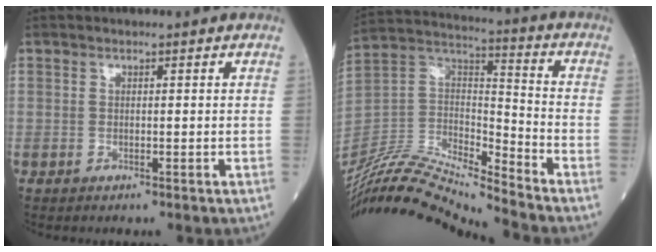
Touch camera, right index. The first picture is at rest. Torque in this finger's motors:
{"motor_torque": [-1.13, -1.00, -0.67, -0.21]}